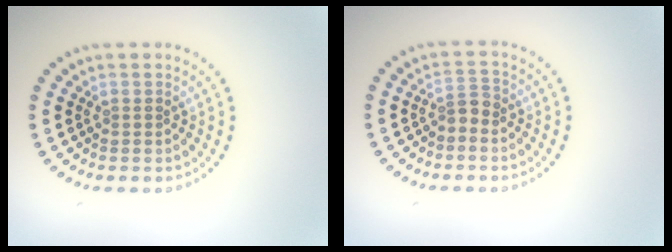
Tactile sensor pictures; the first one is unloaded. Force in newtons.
{"total": 1.6, "press": 1.3, "slide": 0.9}